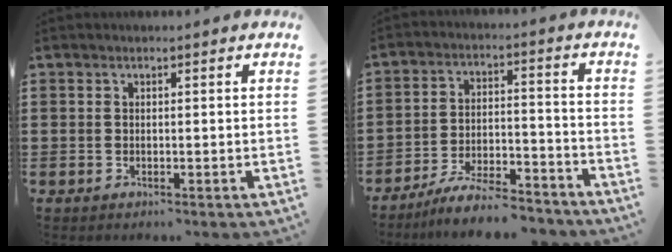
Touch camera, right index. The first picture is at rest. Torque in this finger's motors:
{"motor_torque": [2.14, 0.00, -0.17, -0.21]}